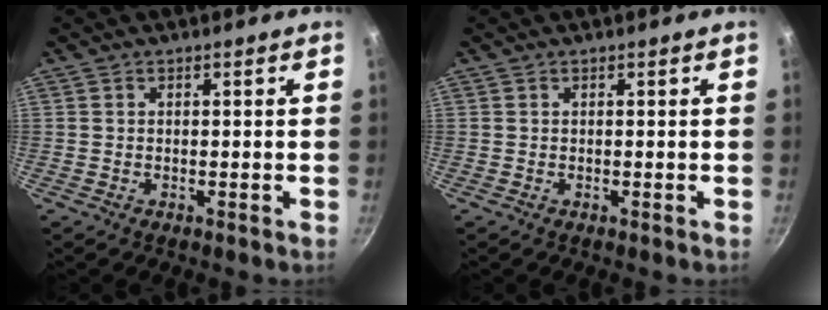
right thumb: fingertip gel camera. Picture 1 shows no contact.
{"total": 0.0}